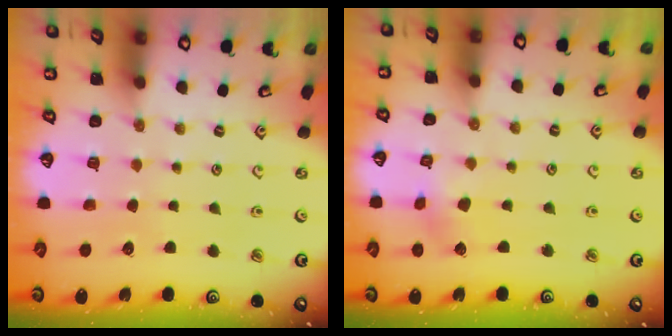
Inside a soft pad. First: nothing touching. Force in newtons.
{"total": 3.9, "press": 3.9, "slide": 0.6}